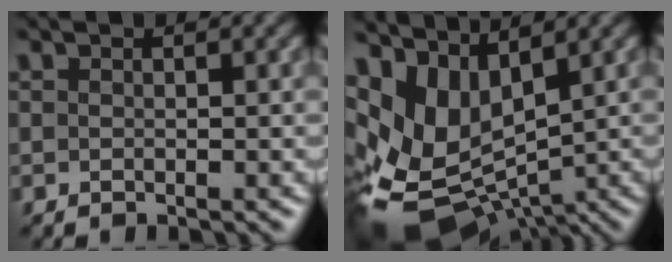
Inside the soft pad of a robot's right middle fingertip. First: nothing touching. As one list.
[{"total": 9.5, "force": [1.4, 6.1, 7.1], "torque": [-0.159, -0.010, 0.048]}]